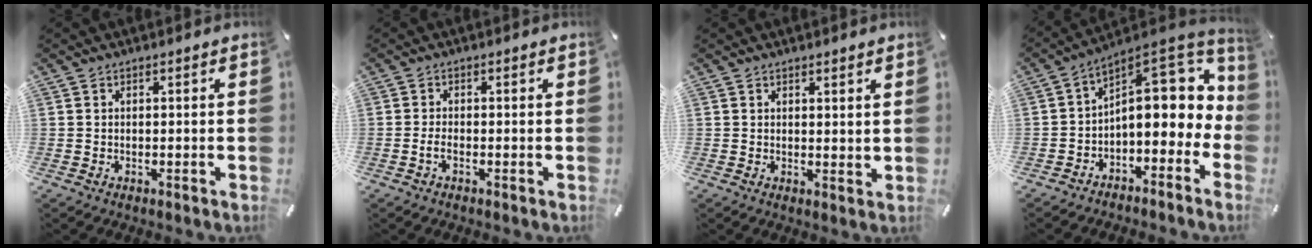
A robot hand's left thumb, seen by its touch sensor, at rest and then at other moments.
{"total": 1.8, "force": [-0.6, 0.7, 1.5], "torque": [-0.027, 0.003, -0.011]}
{"total": 1.6, "force": [1.5, 0.6, 0.1], "torque": [0.013, -0.010, 0.026]}
{"total": 12.7, "force": [2.5, 7.9, 9.7], "torque": [-0.108, -0.035, 0.037]}